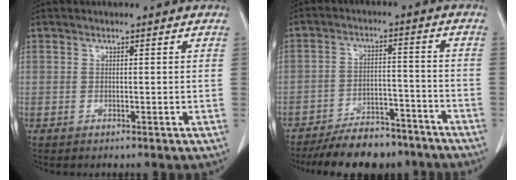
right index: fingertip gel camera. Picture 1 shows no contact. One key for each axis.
{"total": 12.0, "fx": -10.4, "fy": 4.5, "fz": 4.0, "tx": -0.046, "ty": 0.013, "tz": -0.154}